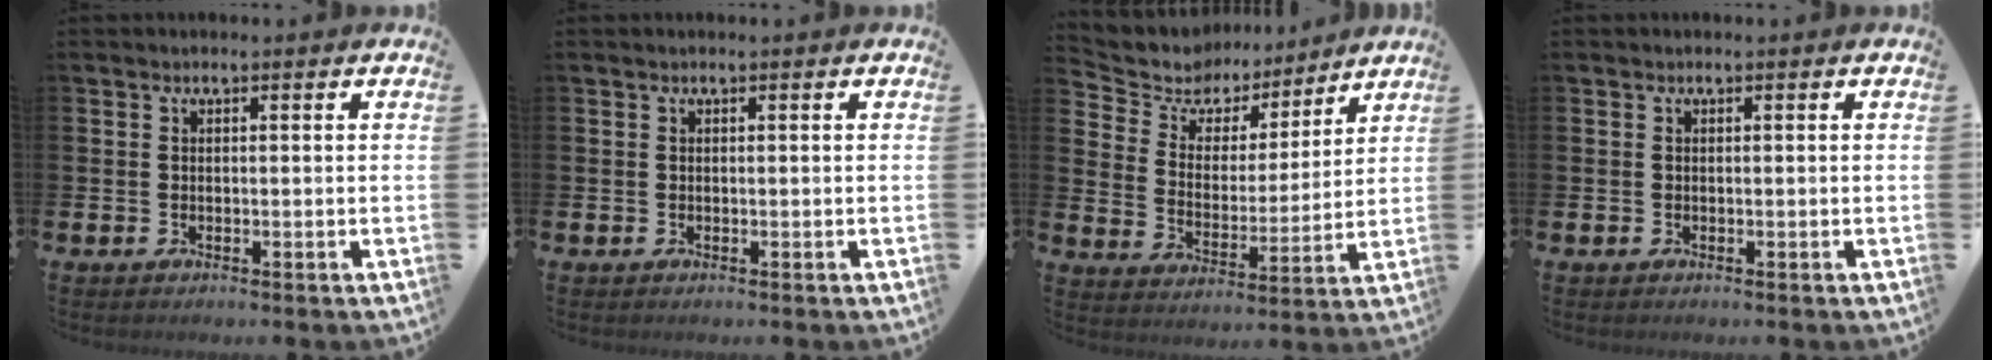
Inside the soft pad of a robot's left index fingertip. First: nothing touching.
{"total": 0.0}
{"total": 7.1, "force": [6.1, 3.4, 0.8], "torque": [-0.050, -0.050, 0.104]}
{"total": 0.0}